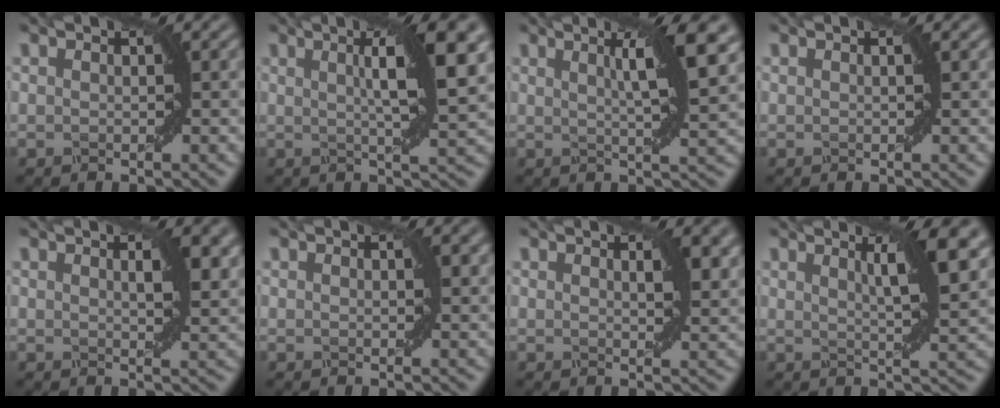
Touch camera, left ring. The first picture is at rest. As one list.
[{"total": 7.7, "force": [2.1, 1.6, 7.2], "torque": [-0.088, 0.014, 0.029]}, {"total": 5.8, "force": [2.1, 1.1, 5.3], "torque": [-0.066, 0.006, 0.033]}, {"total": 0.0}, {"total": 3.1, "force": [1.2, 1.0, 2.7], "torque": [-0.034, 0.002, 0.021]}, {"total": 0.6, "force": [0.3, 0.2, 0.5], "torque": [-0.006, 0.000, 0.007]}, {"total": 2.7, "force": [1.3, 0.9, 2.3], "torque": [-0.028, 0.001, 0.023]}, {"total": 5.6, "force": [2.4, 1.1, 4.9], "torque": [-0.062, 0.003, 0.040]}]